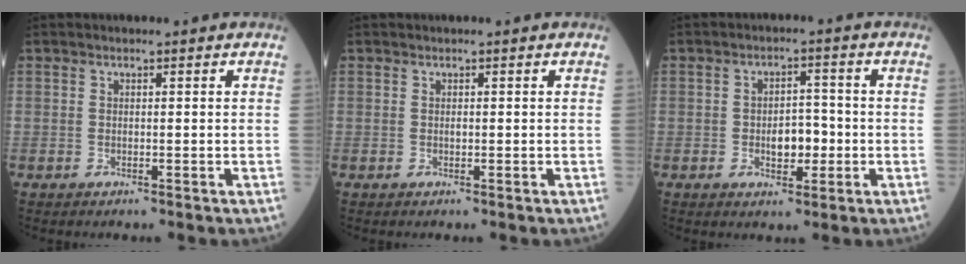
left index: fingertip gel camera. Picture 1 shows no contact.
{"total": 0.0}
{"total": 4.6, "force": [-1.2, 2.5, 3.7], "torque": [-0.054, 0.005, -0.018]}